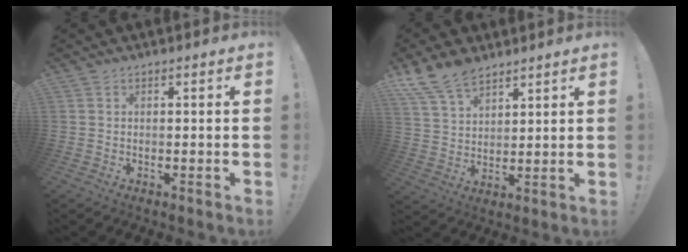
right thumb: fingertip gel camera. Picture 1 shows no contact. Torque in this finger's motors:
{"motor_torque": [0.05, 0.06, 0.14, 0.12, 0.02]}